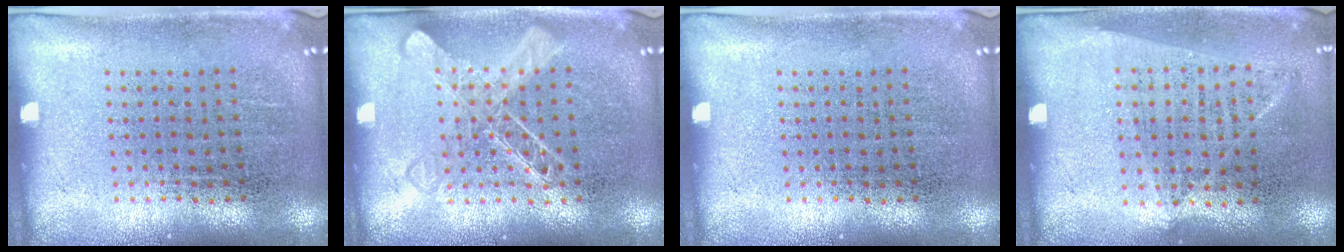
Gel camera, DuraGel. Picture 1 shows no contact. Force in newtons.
{"total": 2.3, "press": 2.3, "slide": 0.4}
{"total": 0.0}
{"total": 1.0, "press": 0.9, "slide": 0.5}